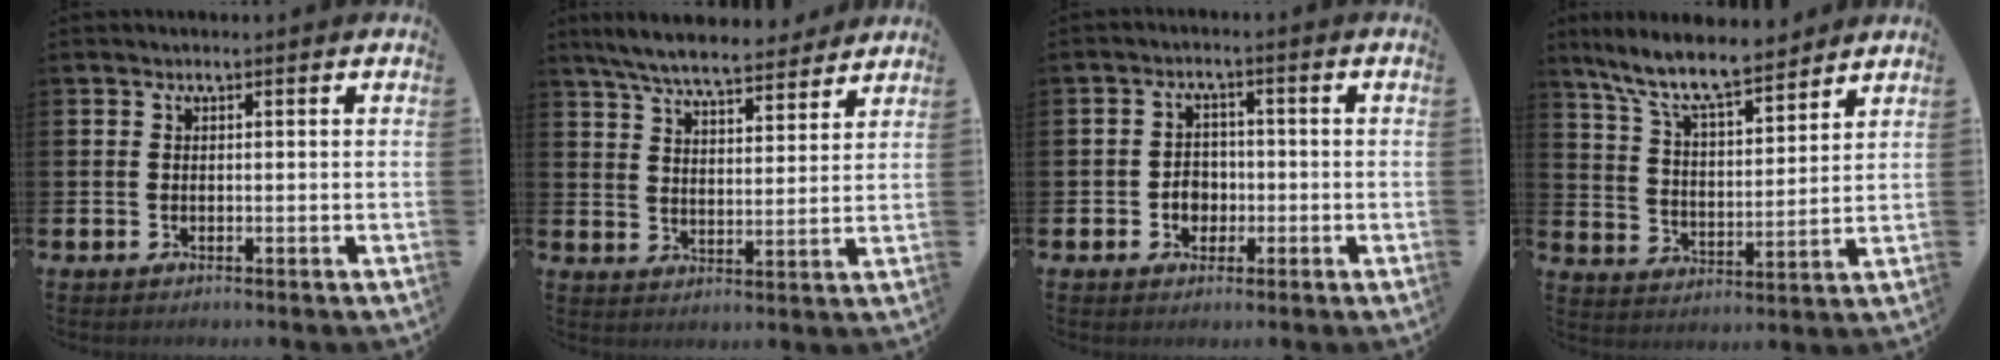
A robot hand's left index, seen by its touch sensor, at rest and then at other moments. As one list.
[{"total": 7.2, "force": [6.7, 1.3, 2.2], "torque": [-0.064, -0.034, 0.119]}, {"total": 3.1, "force": [-0.9, 2.7, 1.3], "torque": [-0.019, 0.001, -0.025]}, {"total": 9.8, "force": [8.7, 1.9, 4.1], "torque": [-0.116, -0.046, 0.157]}]